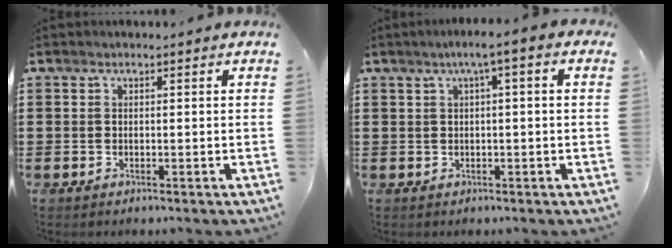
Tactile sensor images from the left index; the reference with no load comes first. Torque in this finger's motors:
{"motor_torque": [1.15, -0.99, 0.33, 0.12]}